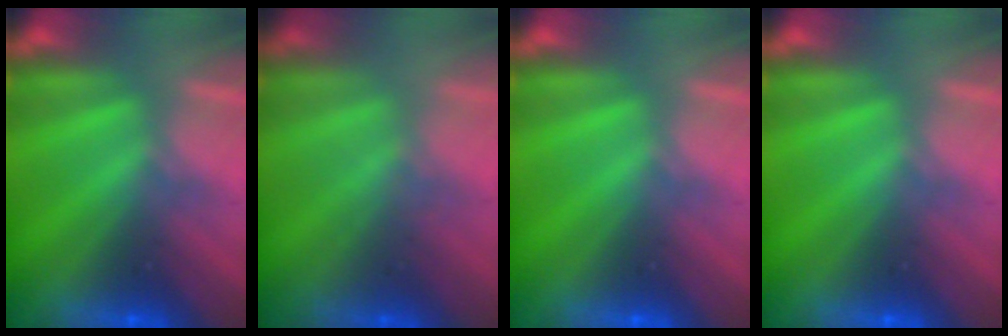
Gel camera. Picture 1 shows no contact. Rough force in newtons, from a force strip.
{"total": 1.8}
{"total": 0.0}
{"total": 0.0}